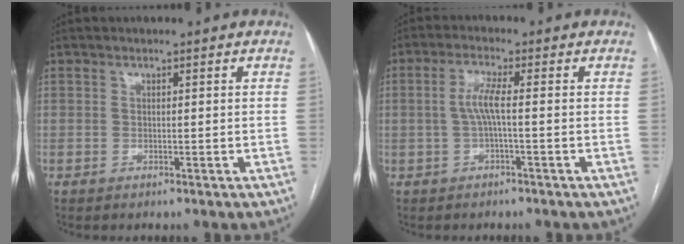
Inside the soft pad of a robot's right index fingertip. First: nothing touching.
{"total": 3.8, "force": [-0.1, 0.2, 3.8], "torque": [-0.081, 0.009, 0.001]}